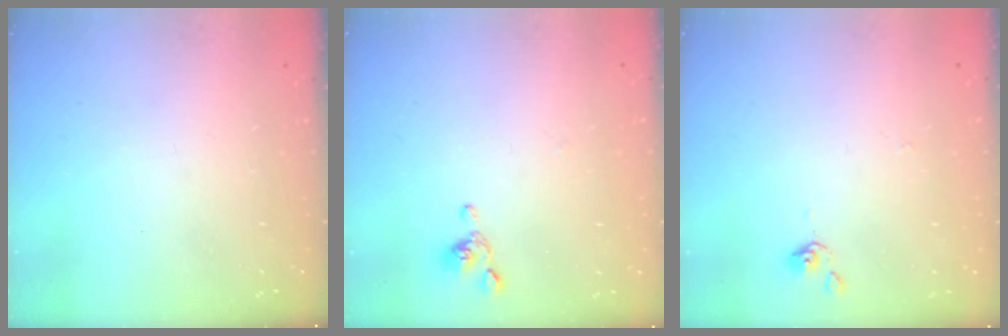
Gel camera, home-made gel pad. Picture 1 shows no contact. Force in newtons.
{"total": 2.5, "press": 2.5, "slide": 0.6}
{"total": 0.0}